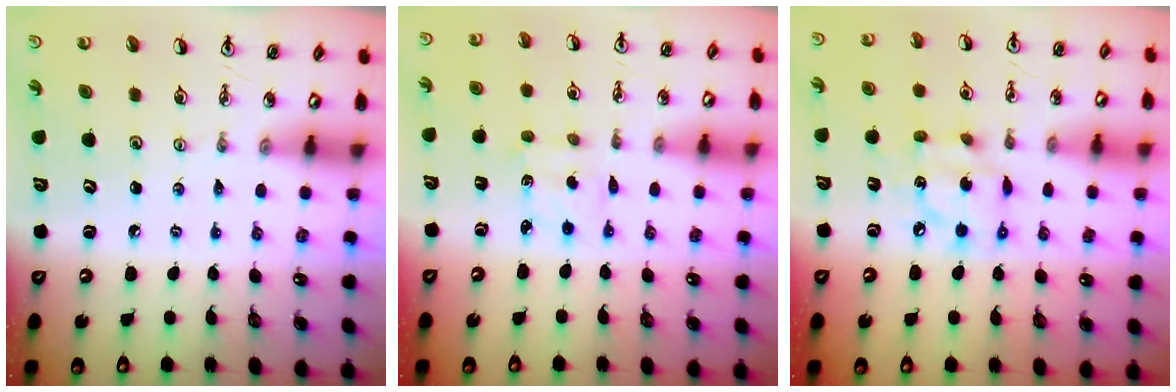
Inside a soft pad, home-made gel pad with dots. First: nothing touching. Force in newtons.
{"total": 2.3, "press": 2.3, "slide": 0.4}
{"total": 10.6, "press": 10.6, "slide": 0.7}